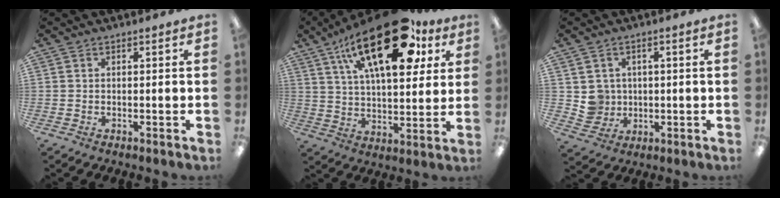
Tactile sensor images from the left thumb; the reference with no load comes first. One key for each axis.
{"total": 26.2, "fx": 13.5, "fy": 11.8, "fz": 19.1, "tx": -0.303, "ty": -0.053, "tz": 0.221}
{"total": 5.0, "fx": 1.2, "fy": 4.9, "fz": 0.2, "tx": -0.008, "ty": -0.001, "tz": 0.025}